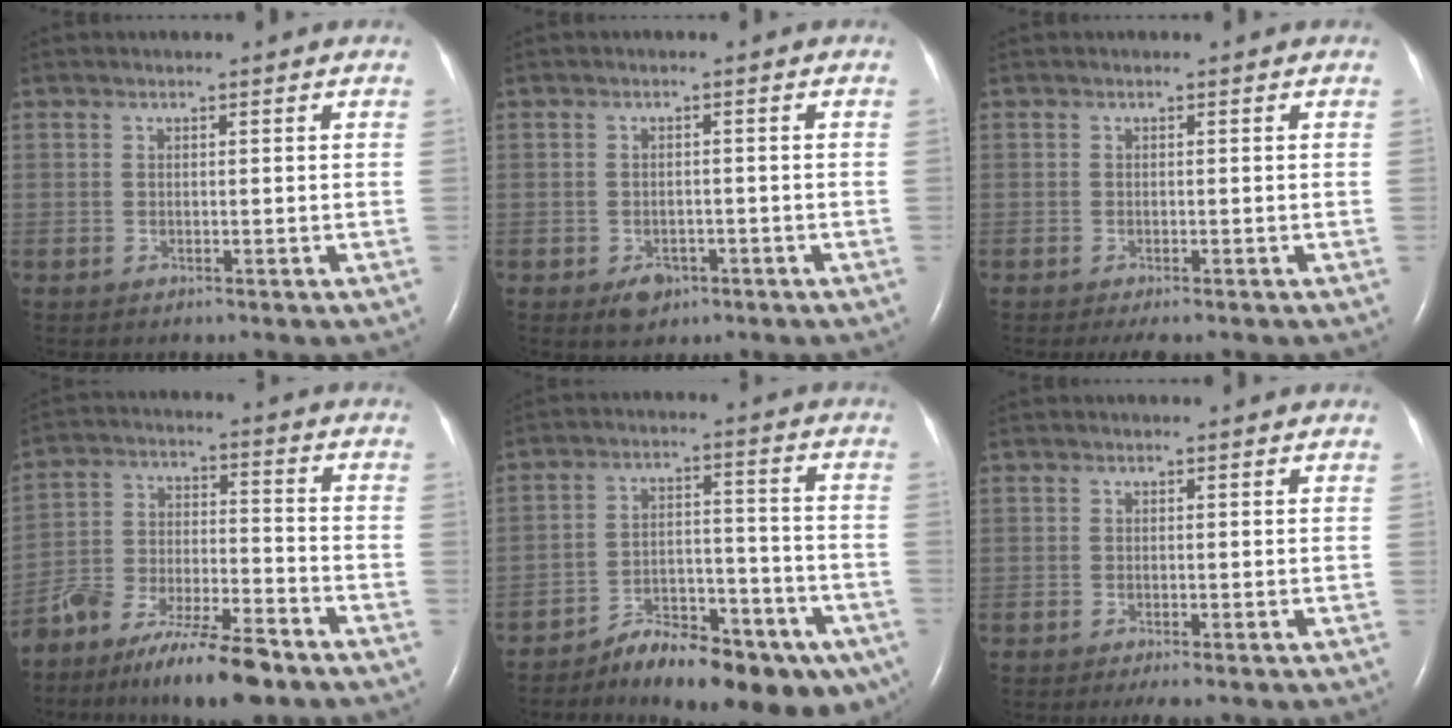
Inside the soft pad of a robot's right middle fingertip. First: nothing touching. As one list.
[{"total": 3.0, "force": [-1.7, 2.1, 1.3], "torque": [-0.020, 0.002, -0.018]}, {"total": 2.6, "force": [-2.0, 0.7, 1.6], "torque": [-0.021, -0.007, -0.026]}, {"total": 15.6, "force": [-12.6, 2.6, 8.8], "torque": [-0.170, -0.011, -0.222]}, {"total": 15.8, "force": [-11.2, 5.0, 10.0], "torque": [-0.112, 0.034, -0.165]}, {"total": 1.6, "force": [-1.1, 0.1, 1.1], "torque": [-0.021, -0.007, -0.018]}]